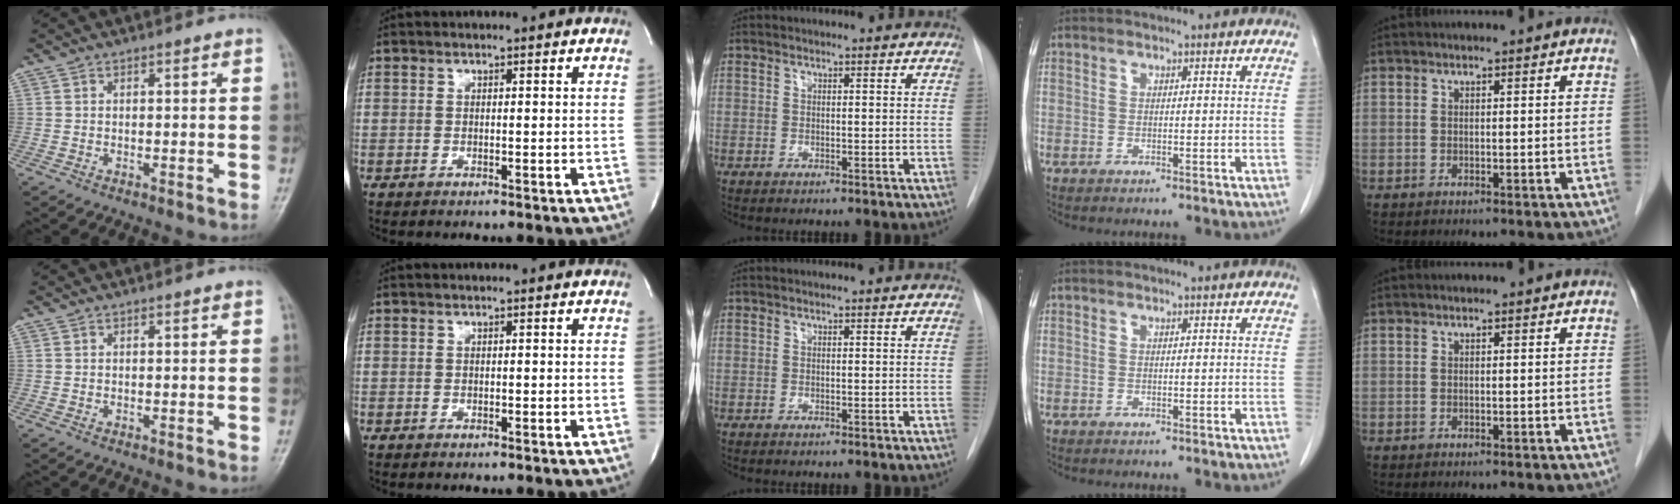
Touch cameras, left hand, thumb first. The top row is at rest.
{}